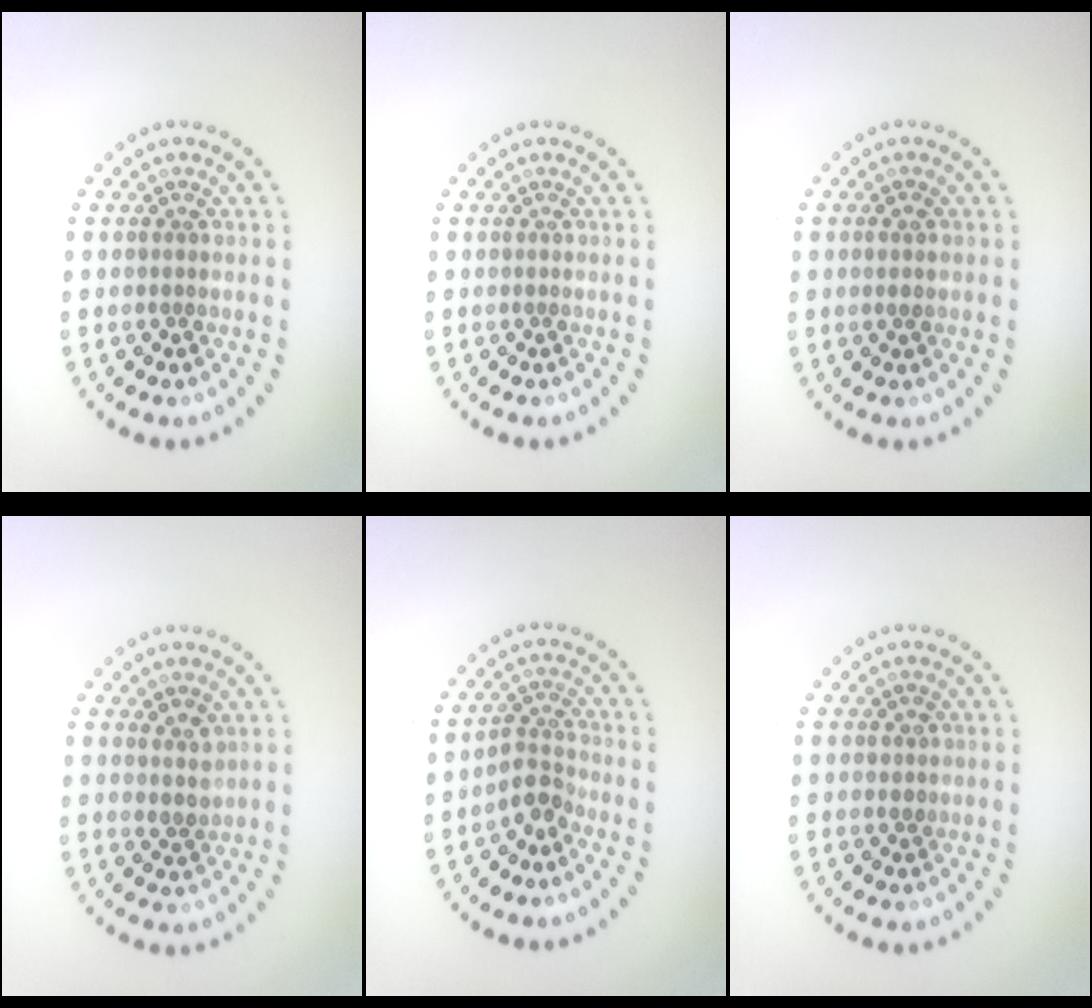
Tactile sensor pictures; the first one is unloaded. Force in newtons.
{"total": 0.0}
{"total": 1.0, "press": 0.9, "slide": 0.3}
{"total": 1.8, "press": 1.5, "slide": 0.9}
{"total": 2.3, "press": 1.7, "slide": 1.5}
{"total": 0.8, "press": 0.8, "slide": 0.1}